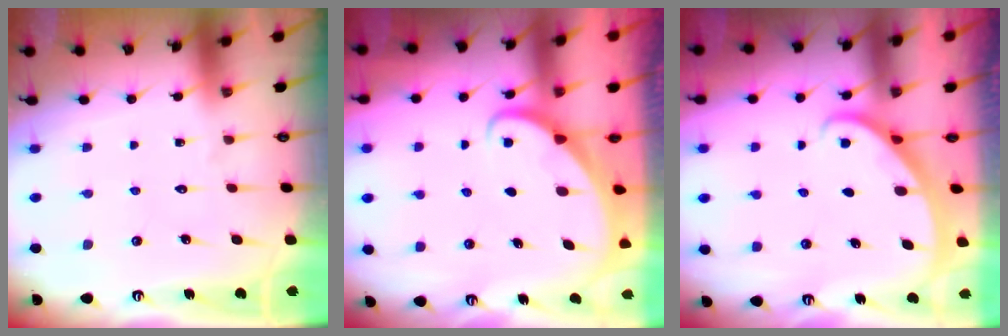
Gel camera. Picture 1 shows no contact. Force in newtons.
{"total": 2.0, "press": 2.0, "slide": 0.3}
{"total": 1.8, "press": 1.8, "slide": 0.1}